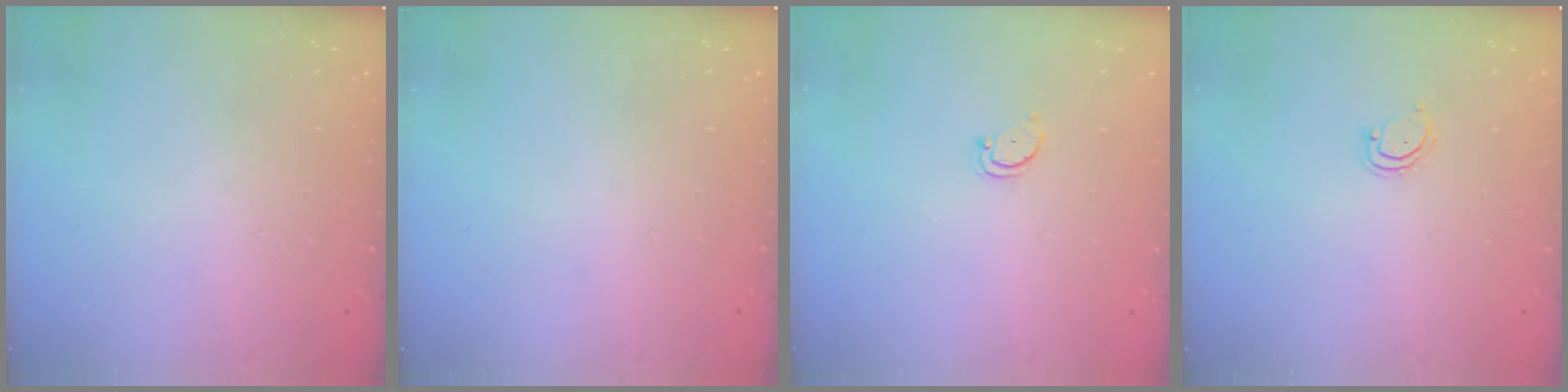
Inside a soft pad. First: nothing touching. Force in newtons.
{"total": 0.0}
{"total": 2.5, "press": 2.4, "slide": 0.5}
{"total": 2.8, "press": 2.8, "slide": 0.3}